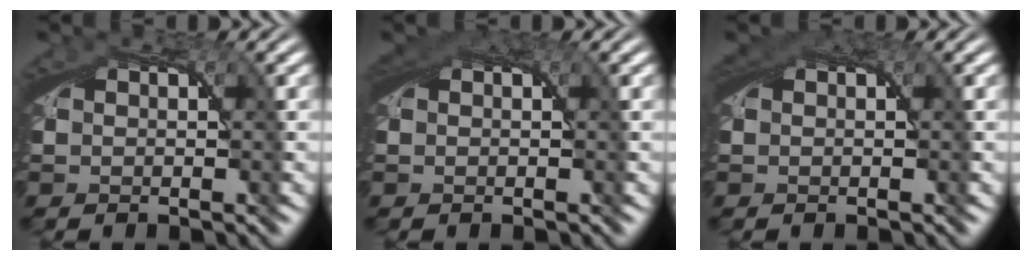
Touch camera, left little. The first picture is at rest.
{"total": 1.2, "force": [0.5, 0.9, 0.8], "torque": [-0.016, -0.003, 0.007]}
{"total": 1.2, "force": [0.4, 0.9, 0.7], "torque": [-0.015, -0.003, 0.007]}